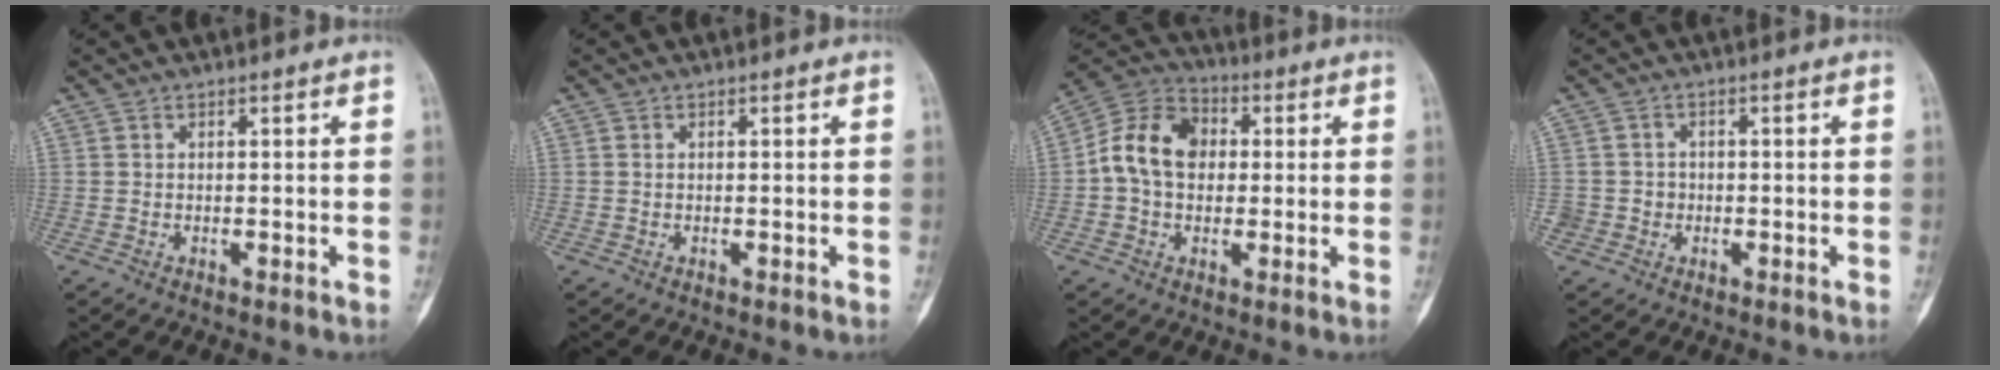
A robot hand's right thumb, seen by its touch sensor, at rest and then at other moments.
{"total": 0.0}
{"total": 11.8, "force": [0.8, 8.9, 7.7], "torque": [-0.124, 0.030, 0.004]}
{"total": 2.2, "force": [-0.7, 2.1, -0.1], "torque": [0.015, 0.010, -0.019]}